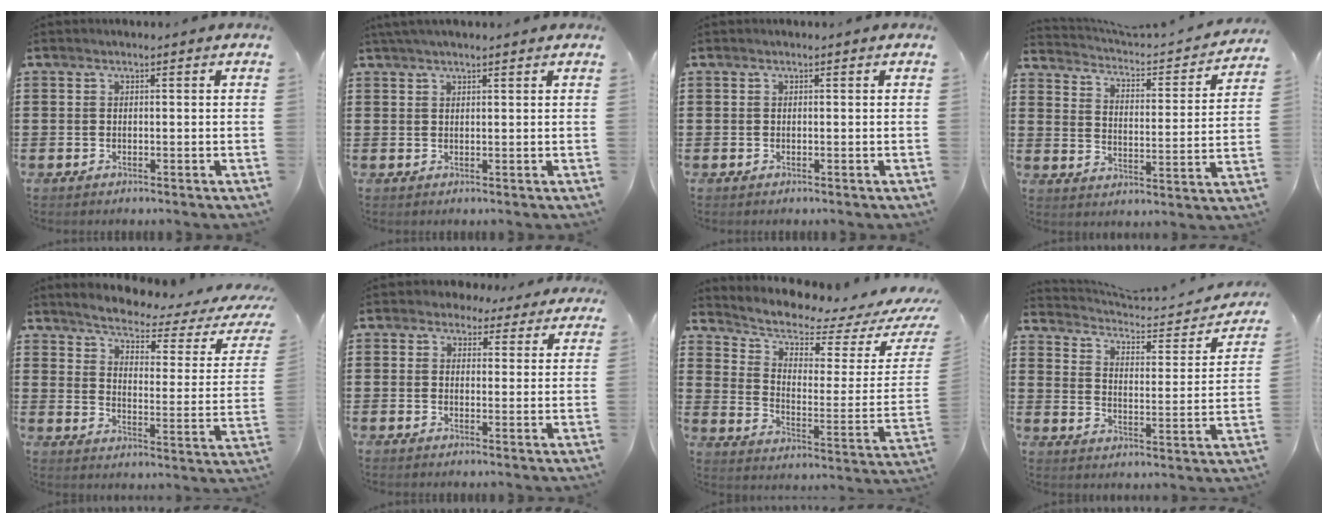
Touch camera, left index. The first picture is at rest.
{"total": 1.7, "force": [1.4, 0.0, 1.0], "torque": [-0.021, 0.000, 0.027]}
{"total": 0.0}
{"total": 2.2, "force": [2.2, 0.1, 0.5], "torque": [-0.029, -0.028, 0.024]}
{"total": 3.3, "force": [2.6, 0.1, 2.1], "torque": [-0.059, -0.025, 0.033]}
{"total": 3.1, "force": [2.5, 1.7, 0.7], "torque": [-0.017, -0.001, 0.045]}
{"total": 4.7, "force": [4.1, 1.1, 2.1], "torque": [-0.060, -0.045, 0.065]}
{"total": 3.4, "force": [3.1, 1.0, 1.2], "torque": [-0.036, -0.027, 0.043]}